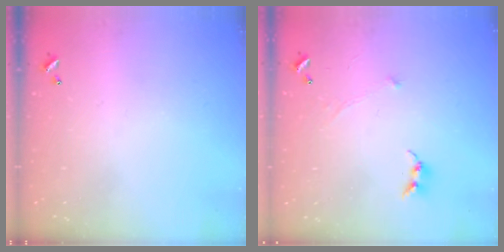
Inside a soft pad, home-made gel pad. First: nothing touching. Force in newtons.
{"total": 0.8, "press": 0.6, "slide": 0.5}